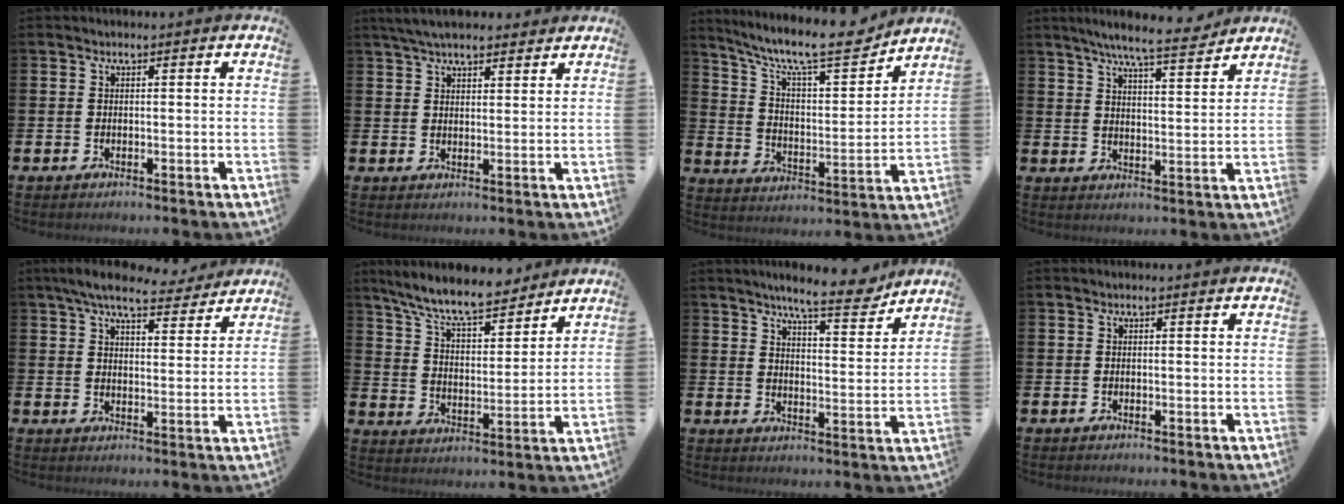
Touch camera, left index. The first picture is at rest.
{"total": 5.2, "force": [4.7, 1.5, 1.6], "torque": [-0.044, -0.006, 0.088]}
{"total": 12.0, "force": [10.3, 2.3, 5.7], "torque": [-0.131, -0.067, 0.171]}
{"total": 7.5, "force": [6.9, 0.3, 3.0], "torque": [-0.068, -0.032, 0.120]}
{"total": 7.4, "force": [6.6, 1.6, 2.8], "torque": [-0.068, -0.027, 0.117]}
{"total": 9.3, "force": [8.5, 1.7, 3.4], "torque": [-0.098, -0.050, 0.149]}
{"total": 8.6, "force": [7.7, 1.0, 3.7], "torque": [-0.065, -0.042, 0.132]}
{"total": 0.0}